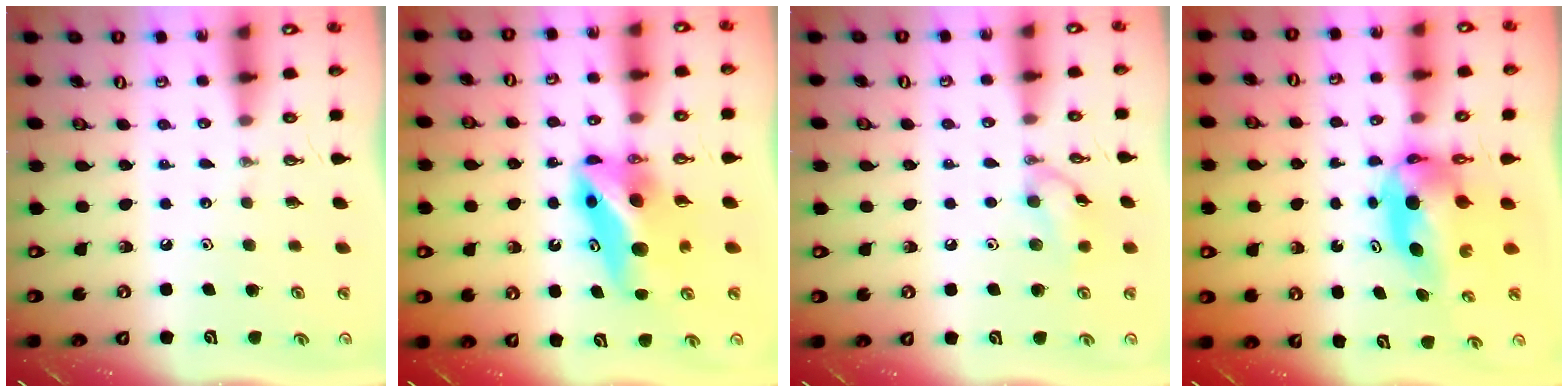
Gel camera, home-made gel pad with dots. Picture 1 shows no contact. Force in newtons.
{"total": 9.4, "press": 9.2, "slide": 1.7}
{"total": 9.1, "press": 9.1, "slide": 0.4}
{"total": 6.0, "press": 5.9, "slide": 1.1}